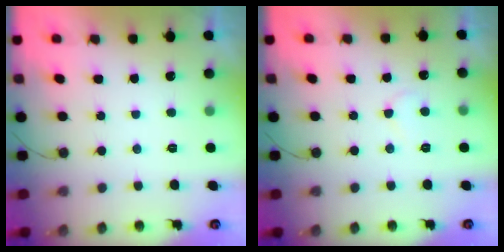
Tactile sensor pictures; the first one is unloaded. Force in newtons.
{"total": 5.5, "press": 5.5, "slide": 0.3}